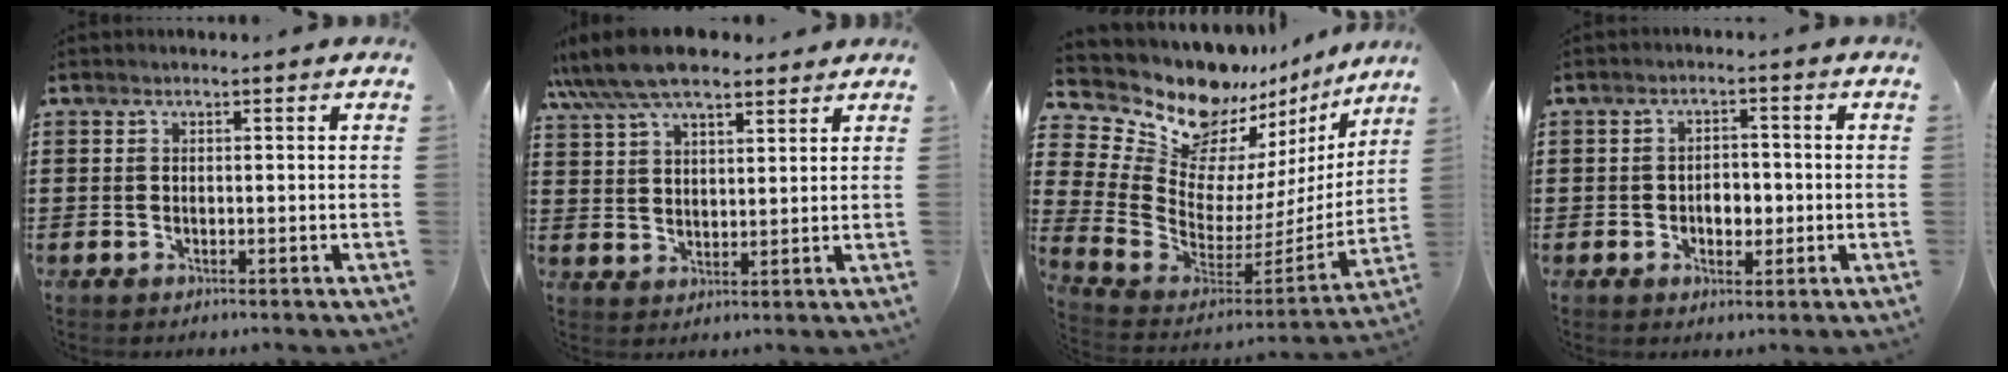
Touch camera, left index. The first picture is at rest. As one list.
[{"total": 8.9, "force": [7.4, 2.6, 4.1], "torque": [-0.104, -0.011, 0.139]}, {"total": 11.7, "force": [8.9, 6.4, 4.2], "torque": [-0.134, -0.082, 0.158]}, {"total": 3.1, "force": [-0.8, 2.0, 2.3], "torque": [-0.040, 0.000, -0.021]}]